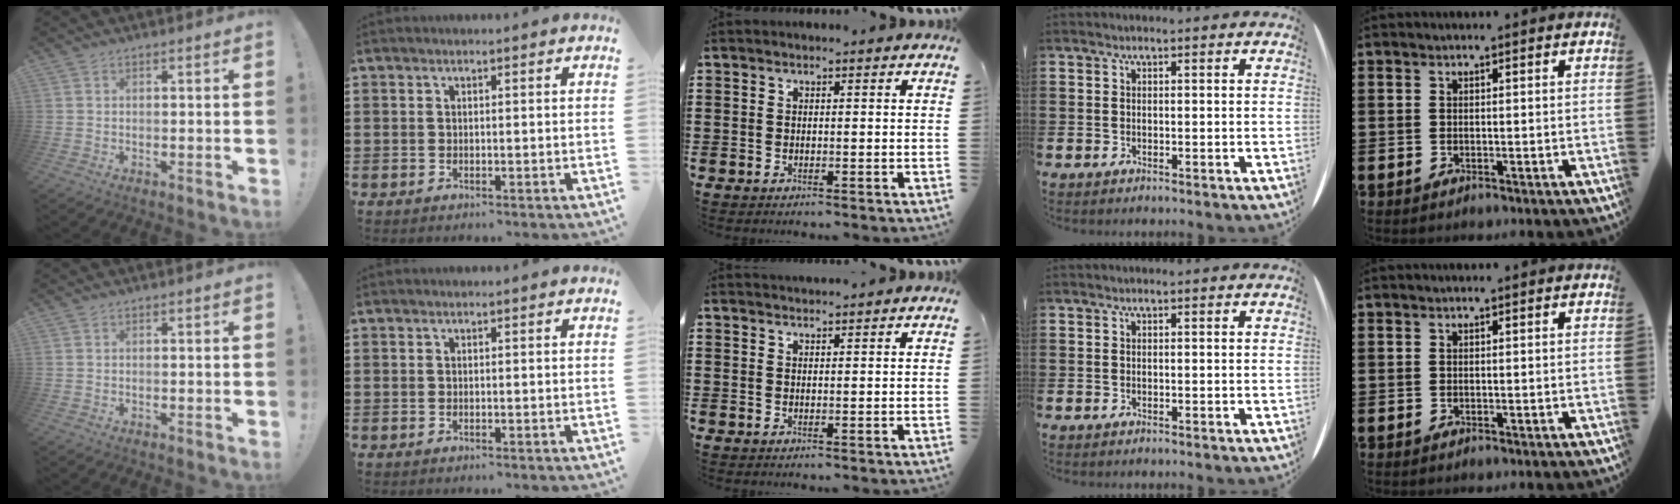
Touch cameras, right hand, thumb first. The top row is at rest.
{"middle": {"total": 1.4, "force": [1.4, 0.1, 0.0], "torque": [-0.003, 0.000, 0.026]}}